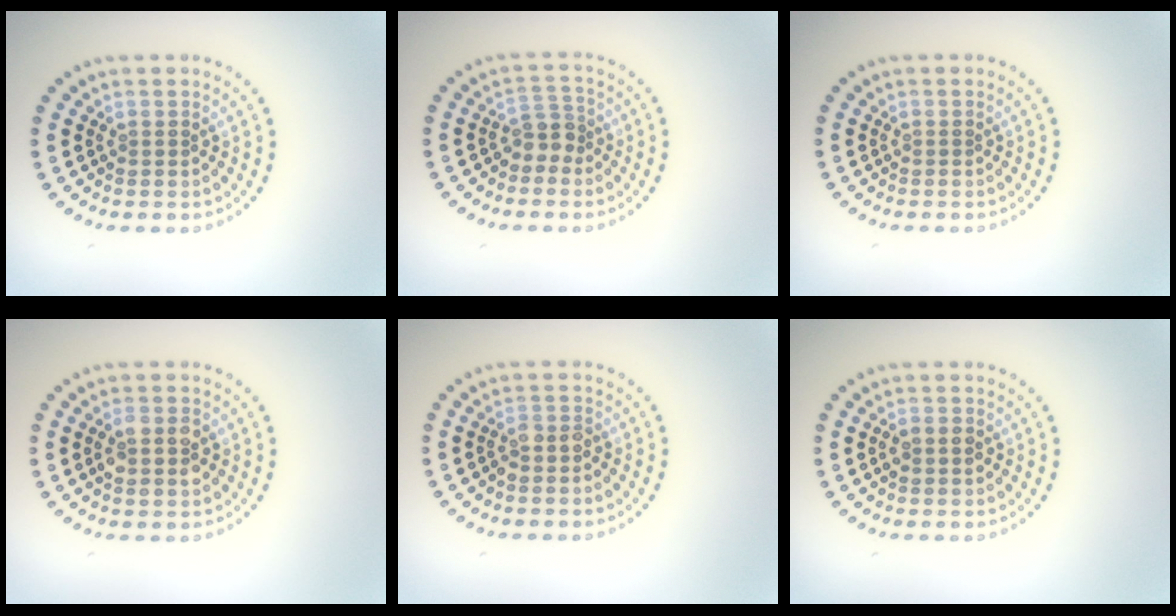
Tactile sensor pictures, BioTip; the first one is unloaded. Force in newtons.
{"total": 2.1, "press": 1.6, "slide": 1.3}
{"total": 0.0}
{"total": 2.9, "press": 2.8, "slide": 0.3}
{"total": 1.7, "press": 1.5, "slide": 0.8}
{"total": 1.2, "press": 1.1, "slide": 0.1}